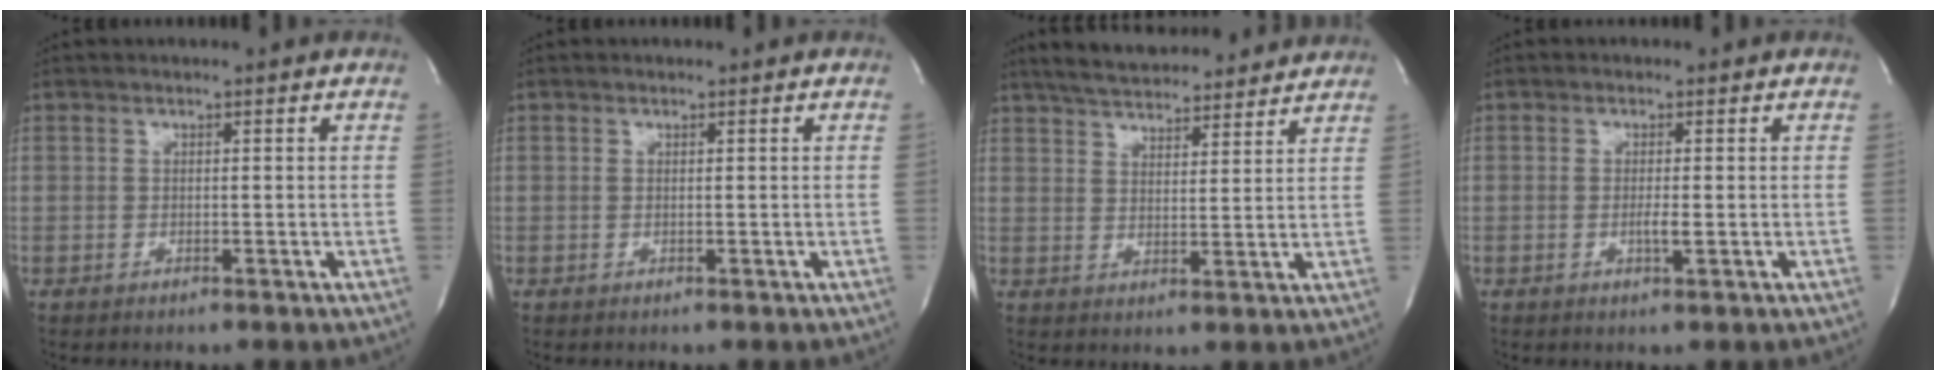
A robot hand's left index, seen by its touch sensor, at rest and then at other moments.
{"total": 0.0}
{"total": 15.2, "force": [13.8, 3.2, 5.5], "torque": [-0.089, 0.027, 0.201]}
{"total": 1.7, "force": [-0.3, 0.1, 1.7], "torque": [-0.036, -0.002, -0.004]}